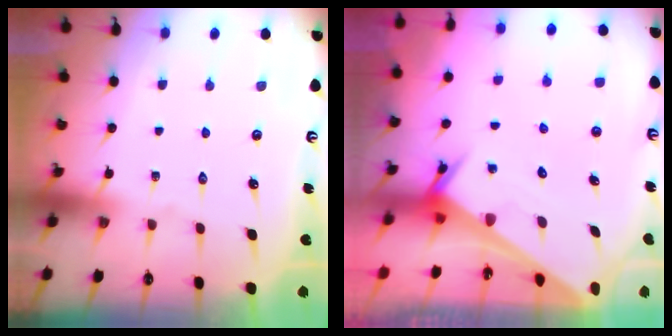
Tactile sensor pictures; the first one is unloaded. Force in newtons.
{"total": 3.1, "press": 3.1, "slide": 0.3}